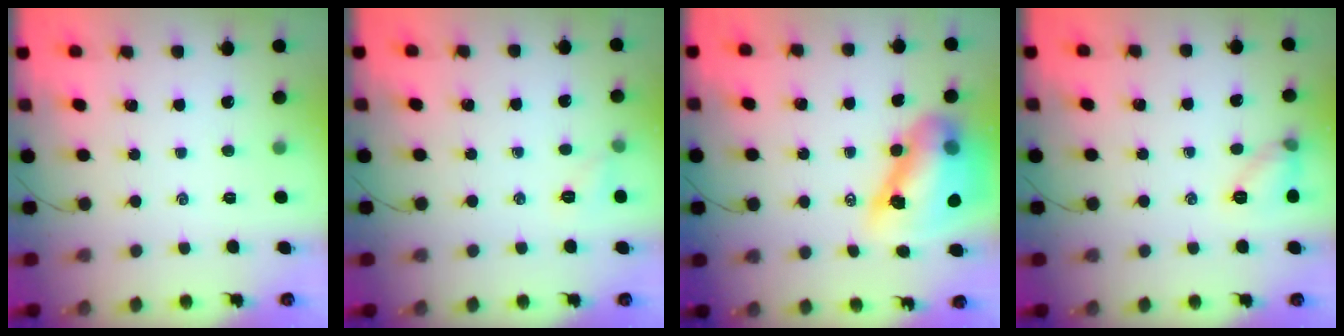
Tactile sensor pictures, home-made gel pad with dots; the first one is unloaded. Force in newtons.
{"total": 5.1, "press": 4.9, "slide": 1.4}
{"total": 16.6, "press": 16.0, "slide": 4.6}
{"total": 7.8, "press": 7.5, "slide": 1.8}